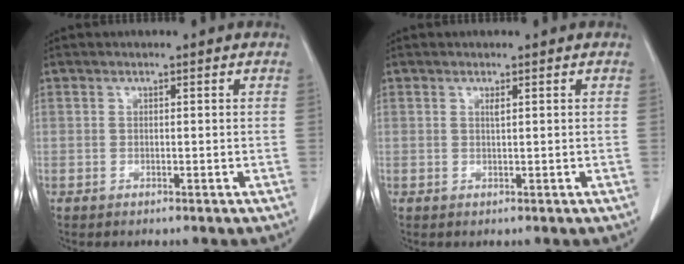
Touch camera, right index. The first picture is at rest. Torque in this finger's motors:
{"motor_torque": [0.02, 0.03, 0.00, 0.00]}